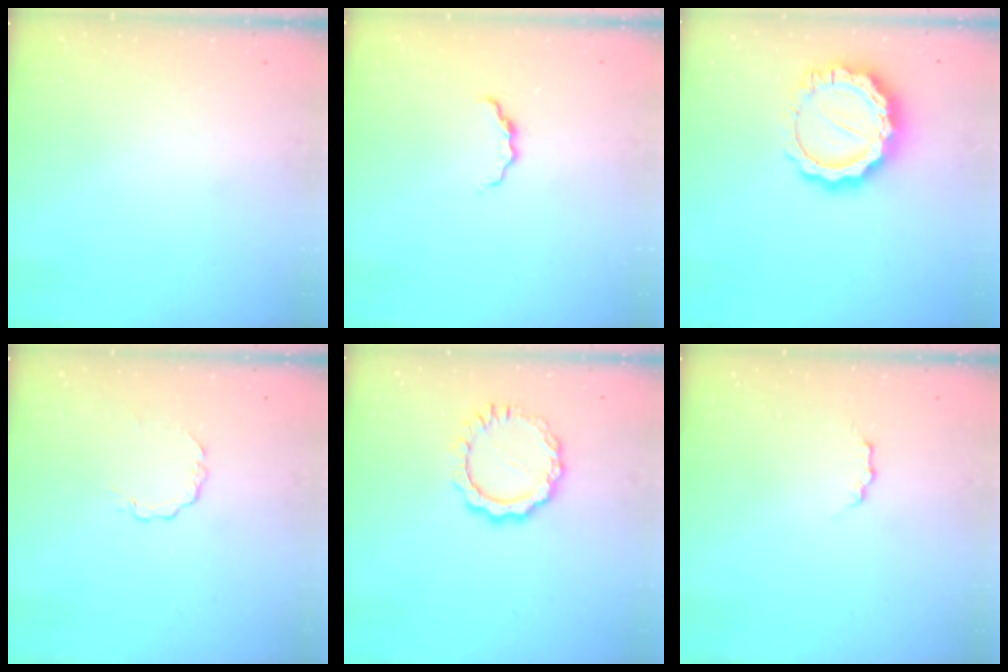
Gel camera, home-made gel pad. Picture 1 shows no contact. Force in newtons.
{"total": 4.1, "press": 4.0, "slide": 0.6}
{"total": 15.1, "press": 15.0, "slide": 1.0}
{"total": 1.7, "press": 1.7, "slide": 0.2}
{"total": 8.8, "press": 8.8, "slide": 0.7}
{"total": 2.1, "press": 2.0, "slide": 0.3}